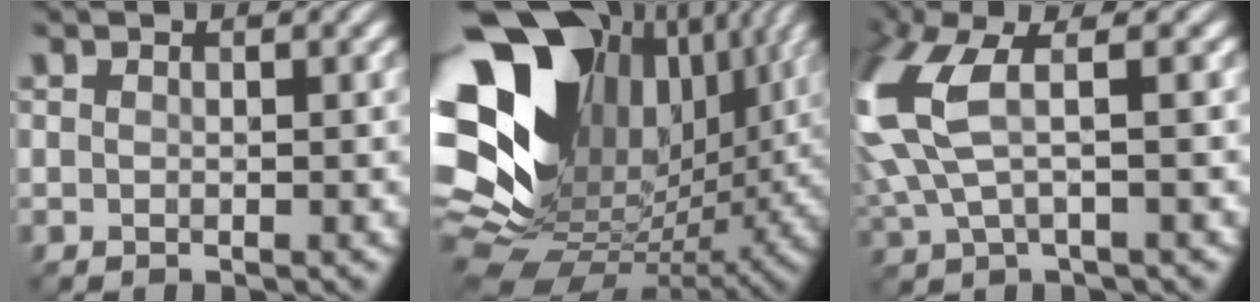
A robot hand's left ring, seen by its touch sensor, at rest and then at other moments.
{"total": 18.7, "force": [5.6, 13.2, 12.0], "torque": [-0.247, 0.019, 0.124]}
{"total": 7.0, "force": [1.1, 2.9, 6.2], "torque": [-0.173, 0.009, 0.022]}